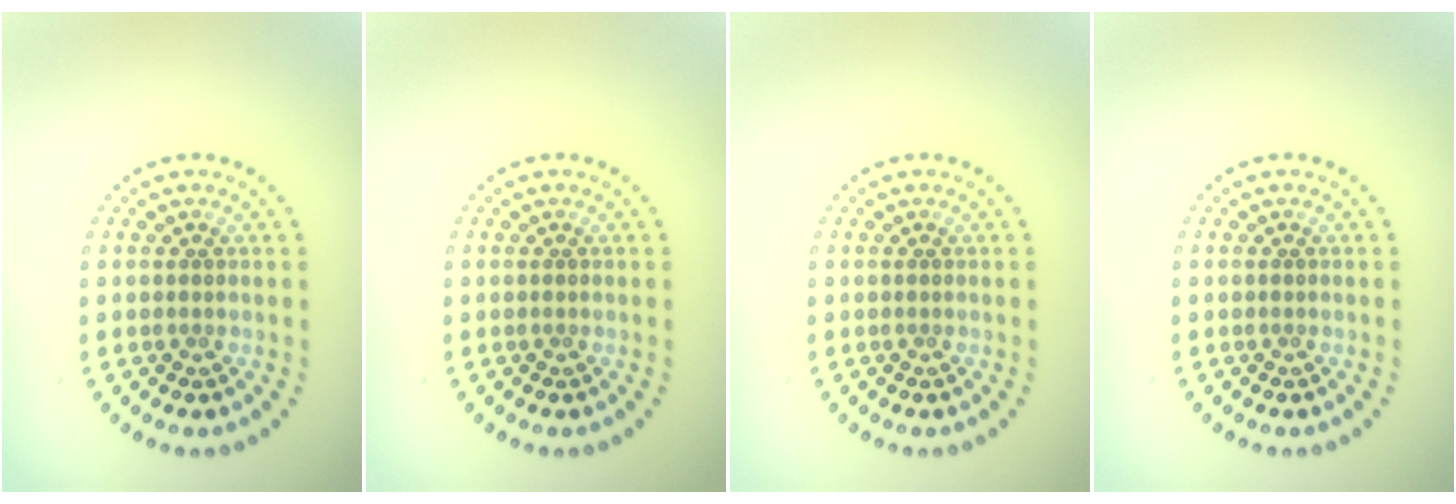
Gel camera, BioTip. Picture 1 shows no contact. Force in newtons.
{"total": 0.0}
{"total": 0.0}
{"total": 0.0}